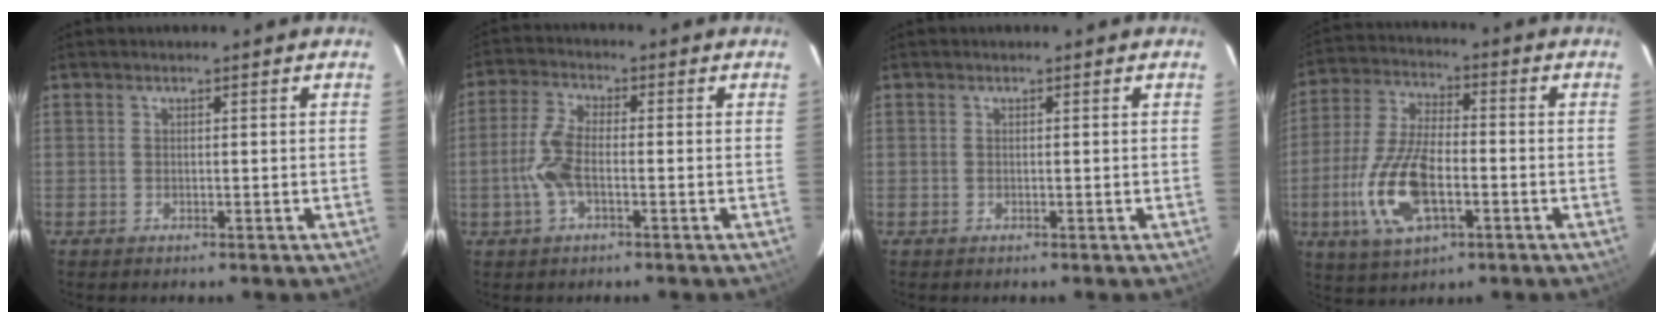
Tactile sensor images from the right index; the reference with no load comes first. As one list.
[{"total": 6.6, "force": [-1.7, 2.5, 5.8], "torque": [-0.132, 0.007, -0.036]}, {"total": 0.0}, {"total": 15.2, "force": [-4.7, 6.7, 12.8], "torque": [-0.277, -0.007, -0.087]}]